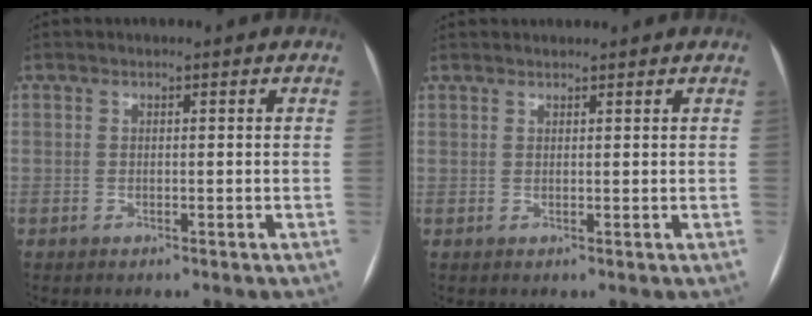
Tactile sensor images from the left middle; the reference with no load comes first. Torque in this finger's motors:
{"motor_torque": [0.61, -1.52, -0.38, -0.21]}